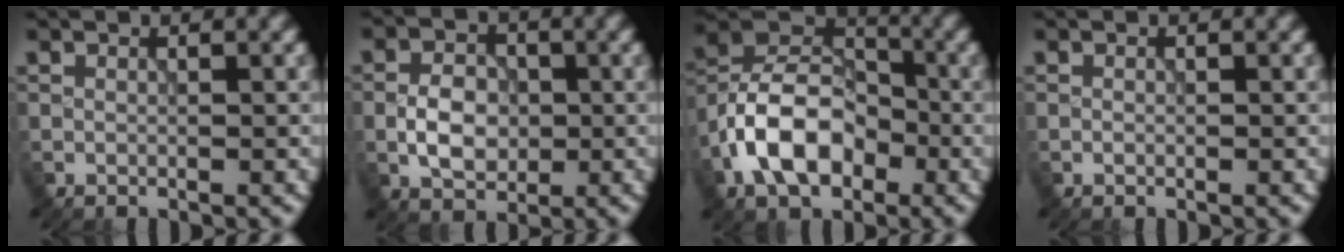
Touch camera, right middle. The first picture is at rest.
{"total": 4.0, "force": [-0.7, 2.8, 2.8], "torque": [-0.048, 0.003, -0.016]}
{"total": 8.9, "force": [-3.6, 5.5, 5.9], "torque": [-0.107, 0.012, -0.081]}
{"total": 0.0}